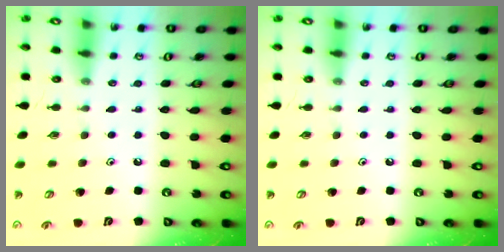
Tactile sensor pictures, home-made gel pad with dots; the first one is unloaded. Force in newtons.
{"total": 0.0}